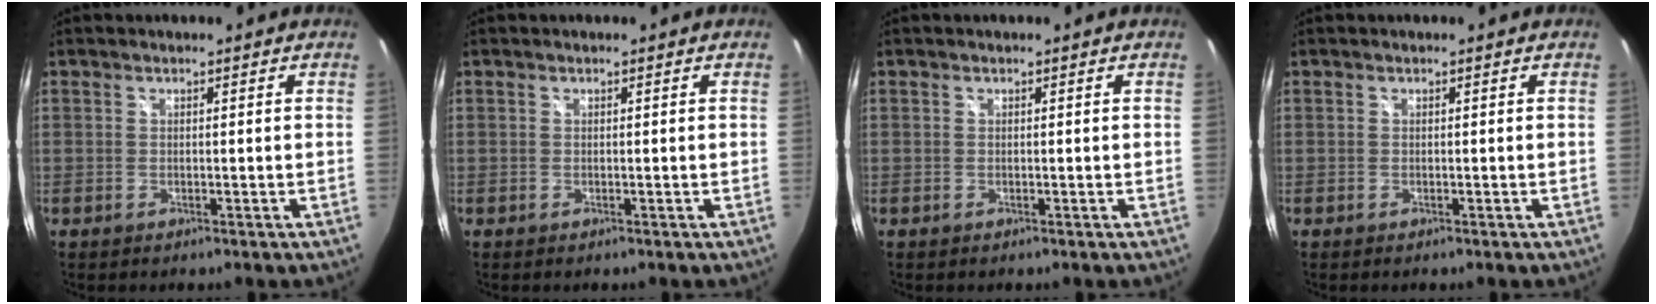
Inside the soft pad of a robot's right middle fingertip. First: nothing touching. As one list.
[{"total": 0.0}, {"total": 0.0}, {"total": 0.0}]